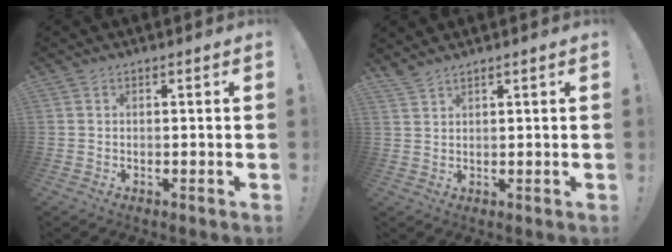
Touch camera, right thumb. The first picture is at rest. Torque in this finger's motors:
{"motor_torque": [-0.49, 1.30, 0.25, 0.26, 0.01]}